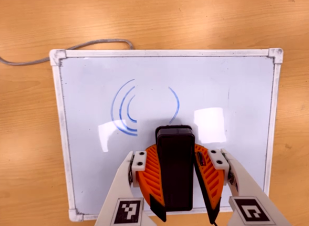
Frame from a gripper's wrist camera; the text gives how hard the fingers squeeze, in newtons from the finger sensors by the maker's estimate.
{"total": 10.3, "left": 9.1, "right": 11.5}